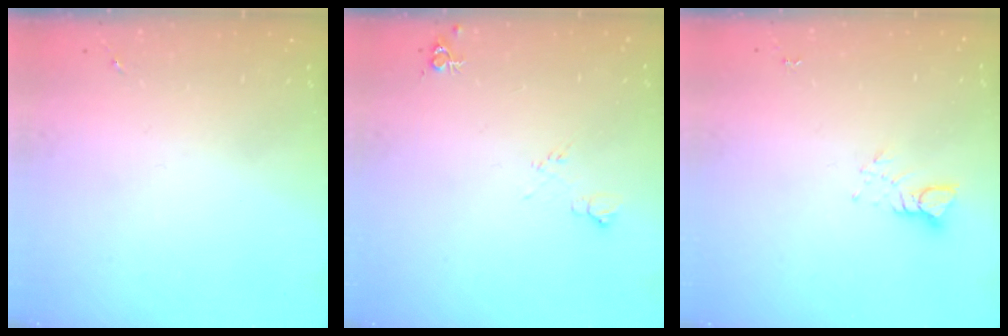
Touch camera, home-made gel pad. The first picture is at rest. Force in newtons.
{"total": 6.5, "press": 6.4, "slide": 1.0}
{"total": 3.8, "press": 3.8, "slide": 0.3}